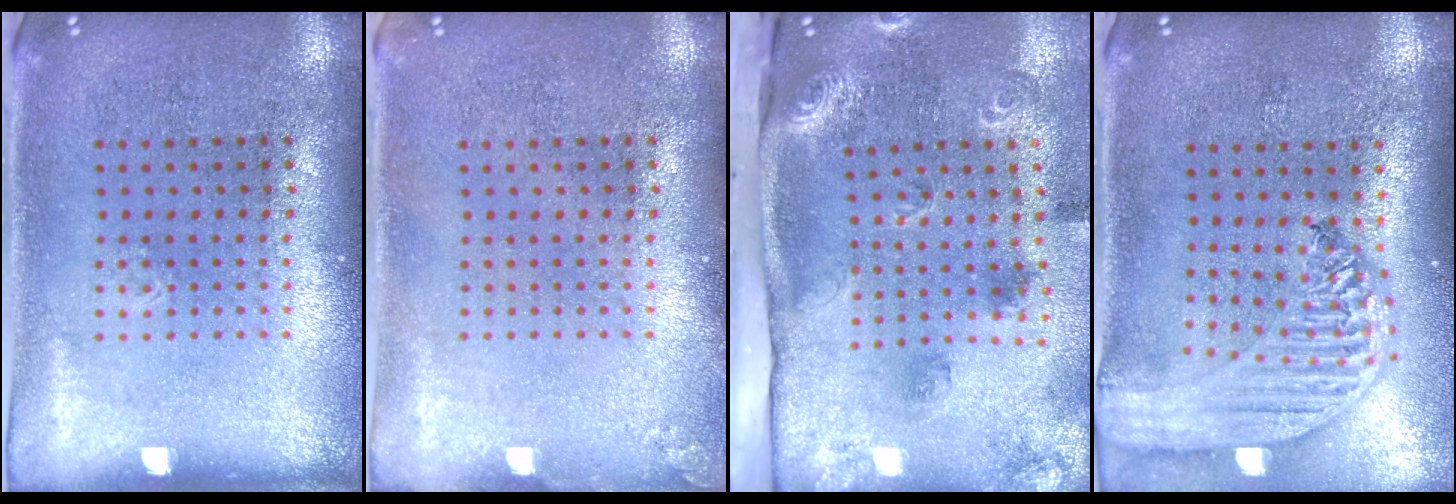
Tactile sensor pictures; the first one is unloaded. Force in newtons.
{"total": 0.6, "press": 0.6, "slide": 0.0}
{"total": 2.3, "press": 1.8, "slide": 1.5}
{"total": 2.8, "press": 2.2, "slide": 1.6}